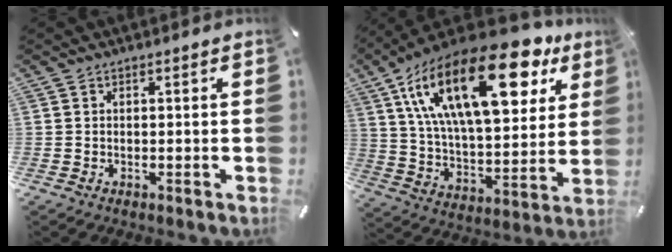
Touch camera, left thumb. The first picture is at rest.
{"total": 29.5, "force": [13.9, 12.6, 22.8], "torque": [-0.428, -0.073, 0.231]}